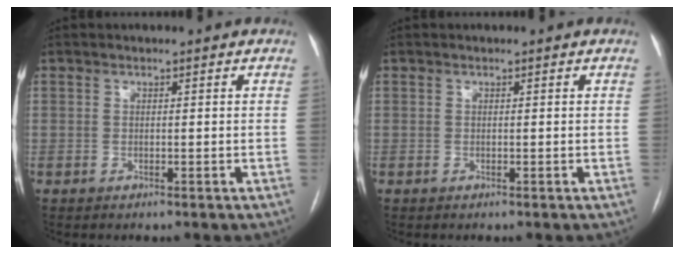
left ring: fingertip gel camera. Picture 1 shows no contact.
{"total": 0.0}